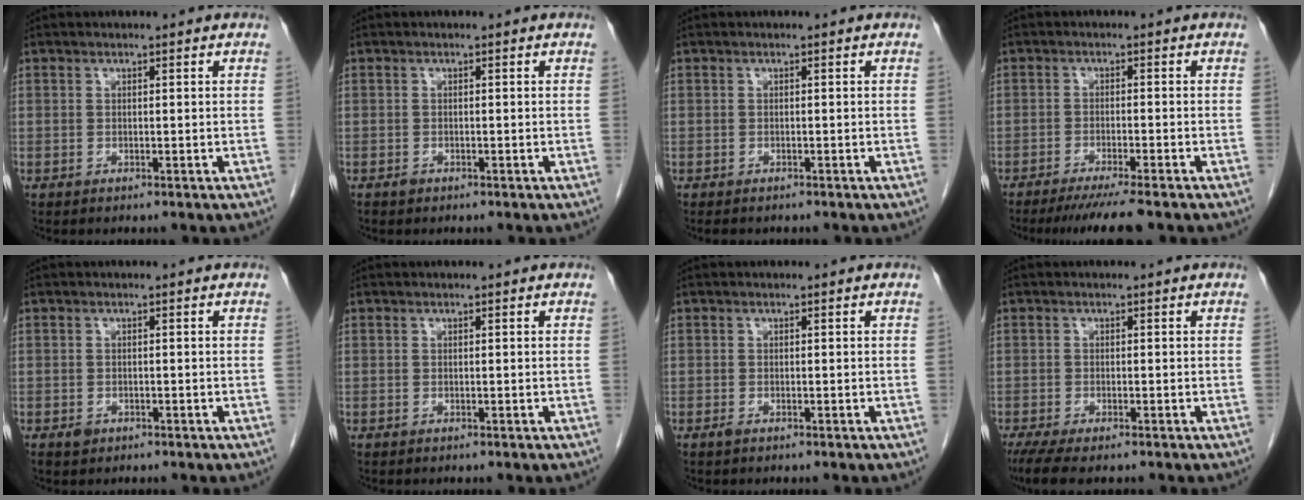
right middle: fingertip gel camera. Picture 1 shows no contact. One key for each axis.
{"total": 0.6, "fx": -0.4, "fy": 0.3, "fz": 0.2, "tx": -0.003, "ty": 0.000, "tz": -0.007}
{"total": 1.9, "fx": -1.6, "fy": 0.7, "fz": 0.7, "tx": -0.013, "ty": -0.004, "tz": -0.018}
{"total": 7.2, "fx": -6.0, "fy": -0.5, "fz": 4.0, "tx": -0.050, "ty": -0.018, "tz": -0.093}
{"total": 1.2, "fx": -0.7, "fy": 0.9, "fz": 0.4, "tx": -0.006, "ty": 0.002, "tz": -0.006}
{"total": 0.0}
{"total": 0.5, "fx": -0.4, "fy": 0.2, "fz": 0.3, "tx": -0.008, "ty": 0.000, "tz": -0.005}
{"total": 5.5, "fx": -4.1, "fy": 1.2, "fz": 3.4, "tx": -0.061, "ty": -0.016, "tz": -0.066}